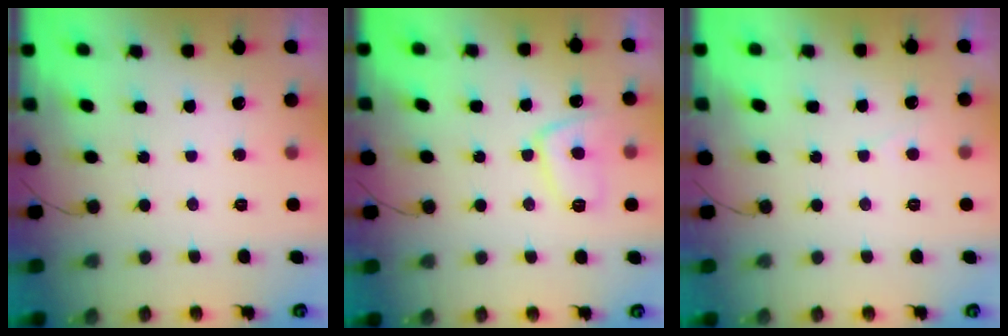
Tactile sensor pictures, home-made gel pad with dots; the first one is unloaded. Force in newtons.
{"total": 9.3, "press": 9.2, "slide": 0.8}
{"total": 2.1, "press": 2.1, "slide": 0.4}